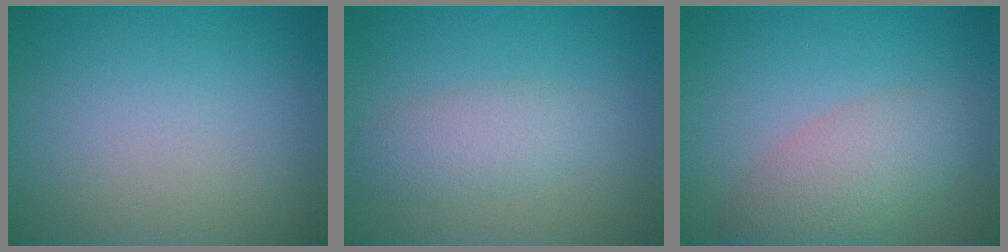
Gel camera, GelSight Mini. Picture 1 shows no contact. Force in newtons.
{"total": 2.7, "press": 2.7, "slide": 0.0}
{"total": 4.4, "press": 4.4, "slide": 0.2}